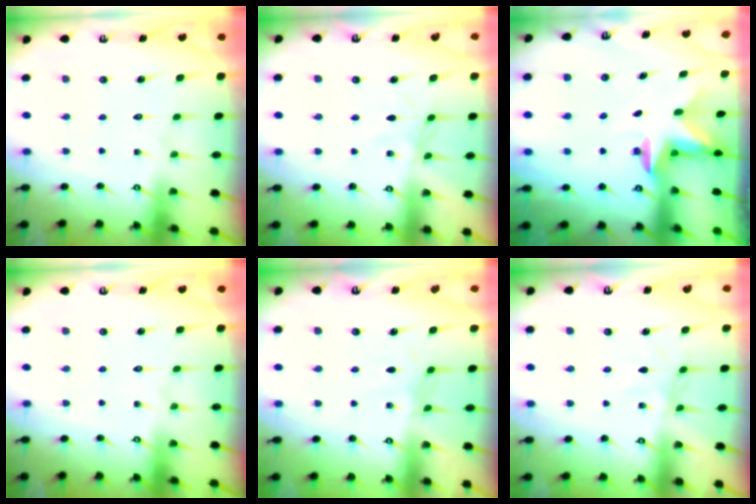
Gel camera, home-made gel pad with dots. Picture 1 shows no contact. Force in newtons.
{"total": 2.7, "press": 2.7, "slide": 0.4}
{"total": 2.4, "press": 2.4, "slide": 0.4}
{"total": 0.0}
{"total": 1.9, "press": 1.9, "slide": 0.5}
{"total": 2.7, "press": 2.7, "slide": 0.4}